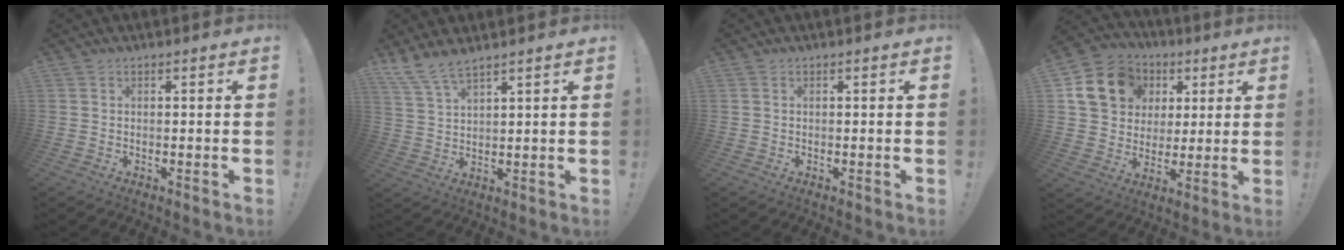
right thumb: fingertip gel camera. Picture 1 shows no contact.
{"total": 6.2, "force": [5.4, 1.1, 2.9], "torque": [-0.075, -0.023, 0.105]}
{"total": 0.0}
{"total": 16.4, "force": [5.9, 13.5, 7.1], "torque": [-0.103, -0.012, 0.128]}